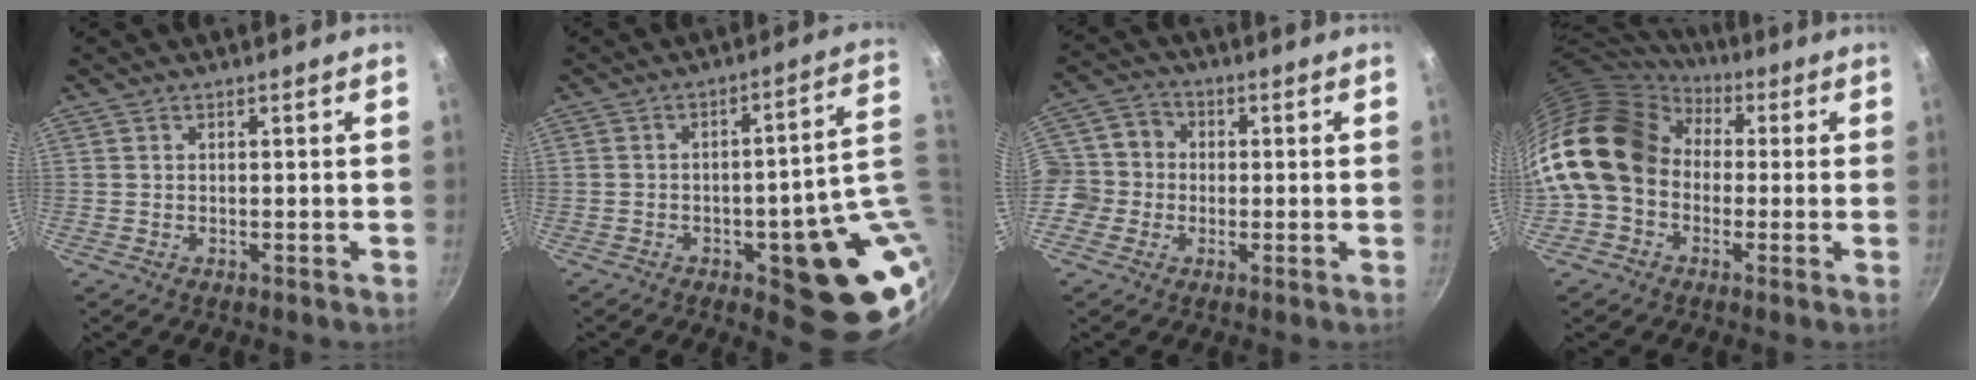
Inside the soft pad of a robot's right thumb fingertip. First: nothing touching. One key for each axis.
{"total": 18.0, "fx": -2.1, "fy": 6.9, "fz": 16.5, "tx": -0.149, "ty": 0.009, "tz": -0.017}
{"total": 7.9, "fx": -0.9, "fy": 7.3, "fz": 2.9, "tx": -0.018, "ty": 0.021, "tz": -0.038}
{"total": 17.0, "fx": 0.8, "fy": 13.8, "fz": 10.0, "tx": -0.170, "ty": 0.039, "tz": -0.003}